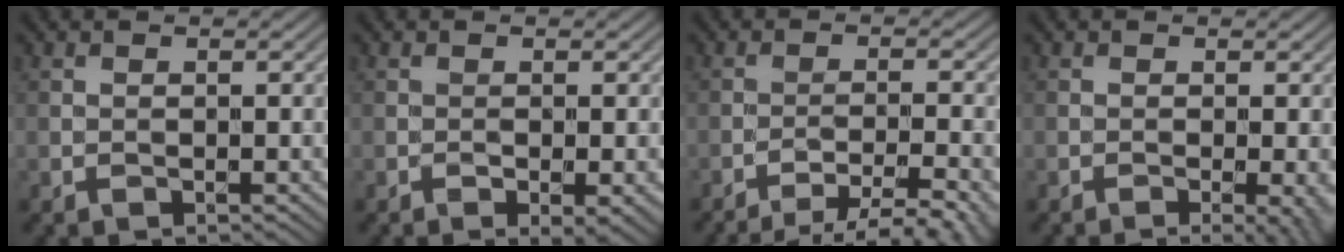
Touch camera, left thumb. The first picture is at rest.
{"total": 2.3, "force": [-0.8, 0.5, 2.1], "torque": [-0.040, -0.007, -0.011]}
{"total": 7.9, "force": [-6.2, 1.2, 4.7], "torque": [-0.070, 0.001, -0.079]}
{"total": 3.5, "force": [-1.0, 0.6, 3.3], "torque": [-0.050, -0.008, -0.013]}